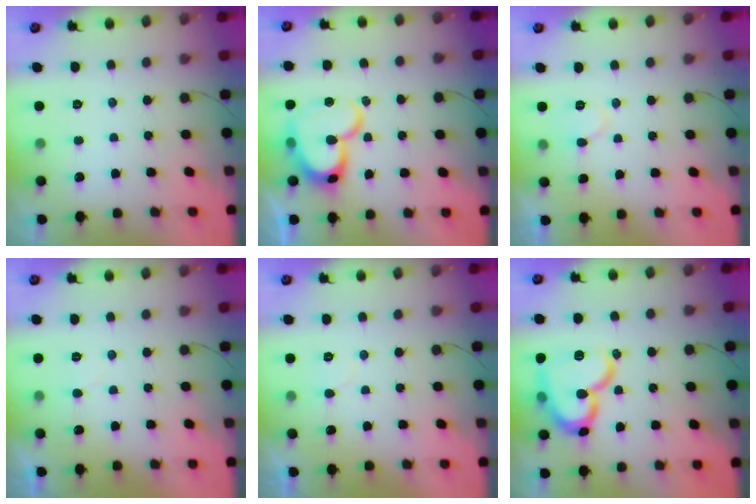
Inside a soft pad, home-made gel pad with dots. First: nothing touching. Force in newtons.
{"total": 18.4, "press": 18.3, "slide": 1.9}
{"total": 5.3, "press": 5.2, "slide": 0.5}
{"total": 3.3, "press": 3.3, "slide": 0.2}
{"total": 4.3, "press": 4.3, "slide": 0.3}
{"total": 18.2, "press": 18.1, "slide": 2.1}